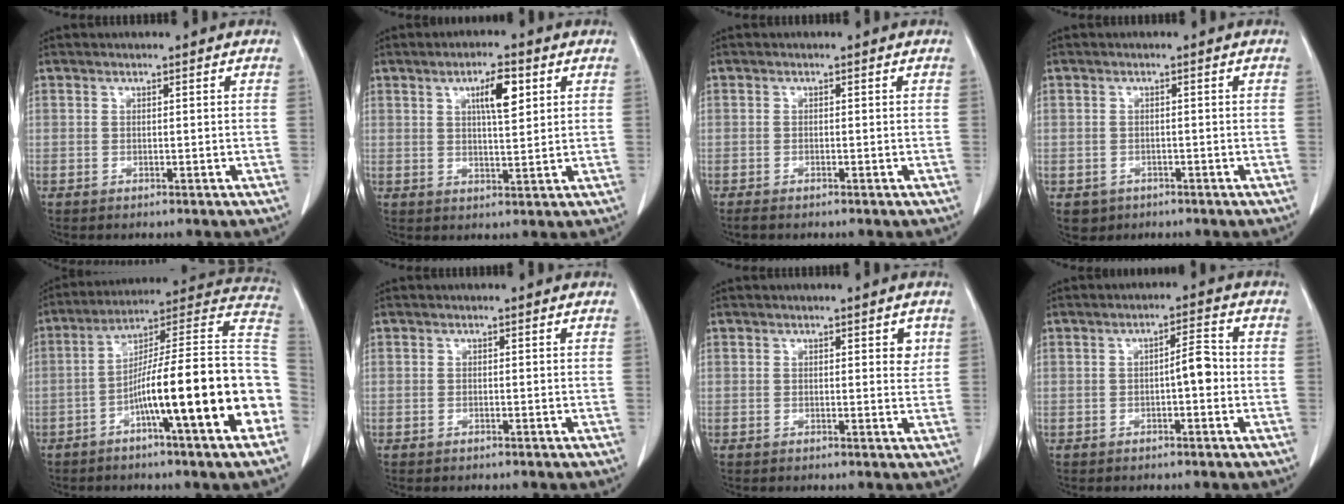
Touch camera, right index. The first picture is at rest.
{"total": 5.8, "force": [2.4, 1.2, 5.1], "torque": [-0.087, 0.002, 0.039]}
{"total": 1.4, "force": [-1.2, 0.2, 0.7], "torque": [-0.014, -0.003, -0.016]}
{"total": 2.7, "force": [-1.3, 2.3, 0.3], "torque": [-0.004, 0.005, -0.016]}
{"total": 21.6, "force": [-6.3, 0.5, 20.6], "torque": [-0.248, 0.020, -0.102]}
{"total": 0.0}
{"total": 2.0, "force": [0.8, 0.8, 1.6], "torque": [-0.016, -0.004, 0.009]}
{"total": 3.5, "force": [-0.6, 0.7, 3.4], "torque": [-0.051, 0.010, -0.008]}